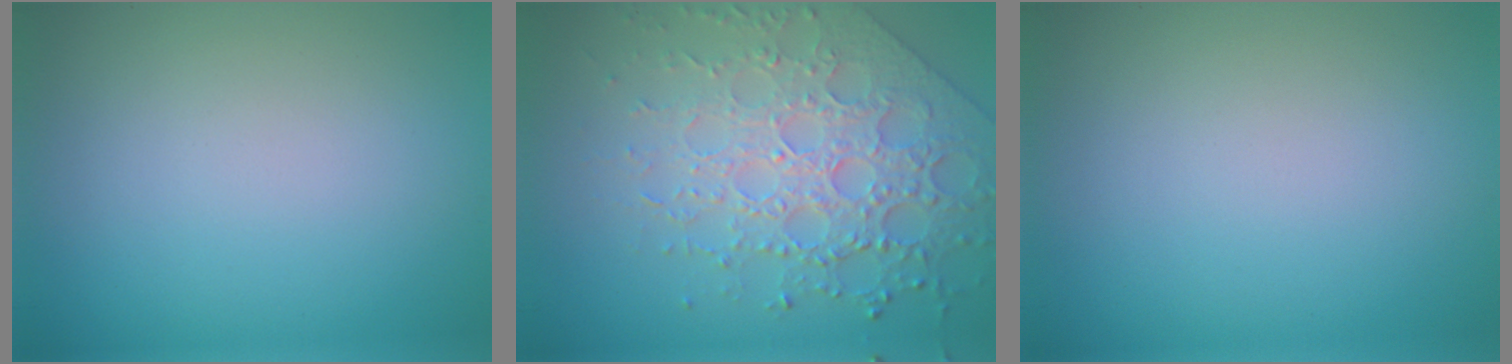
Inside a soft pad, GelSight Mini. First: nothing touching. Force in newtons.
{"total": 7.2, "press": 5.4, "slide": 4.8}
{"total": 0.0}